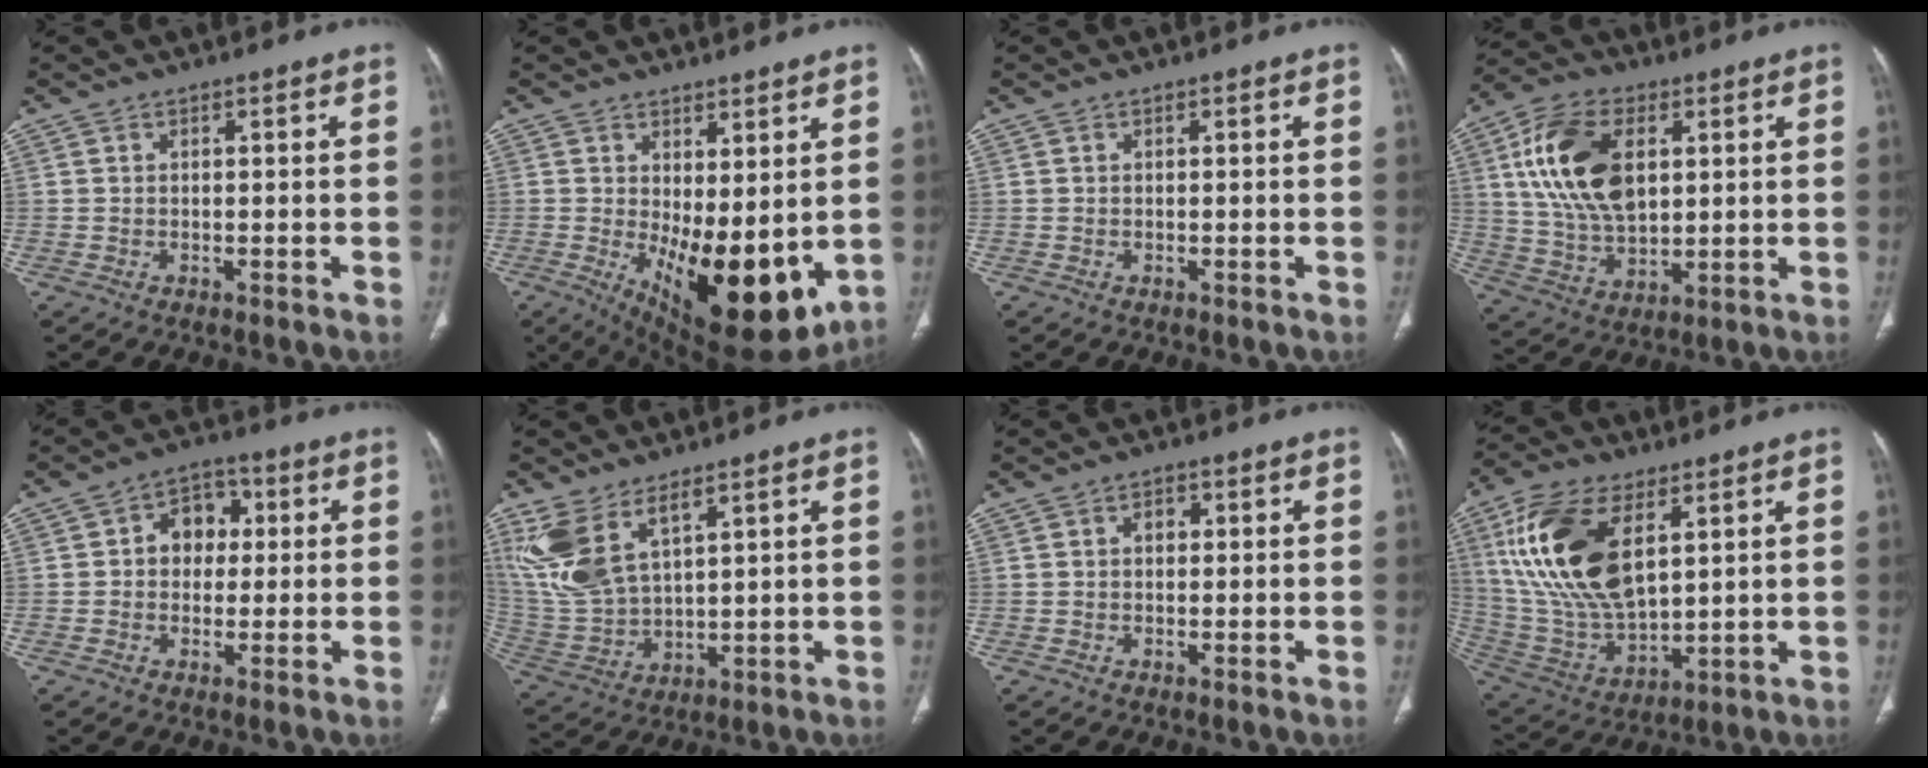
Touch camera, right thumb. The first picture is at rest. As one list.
[{"total": 16.5, "force": [-1.1, 7.2, 14.9], "torque": [-0.216, -0.038, 0.010]}, {"total": 0.0}, {"total": 17.4, "force": [4.6, 10.4, 13.2], "torque": [-0.234, -0.006, 0.089]}, {"total": 7.4, "force": [1.0, 5.8, 4.5], "torque": [-0.029, 0.013, 0.008]}, {"total": 12.6, "force": [6.9, 5.7, 8.8], "torque": [-0.192, -0.022, 0.160]}, {"total": 2.1, "force": [0.4, 1.5, 1.4], "torque": [-0.016, 0.007, 0.005]}, {"total": 21.1, "force": [7.1, 10.8, 16.7], "torque": [-0.326, -0.024, 0.141]}]